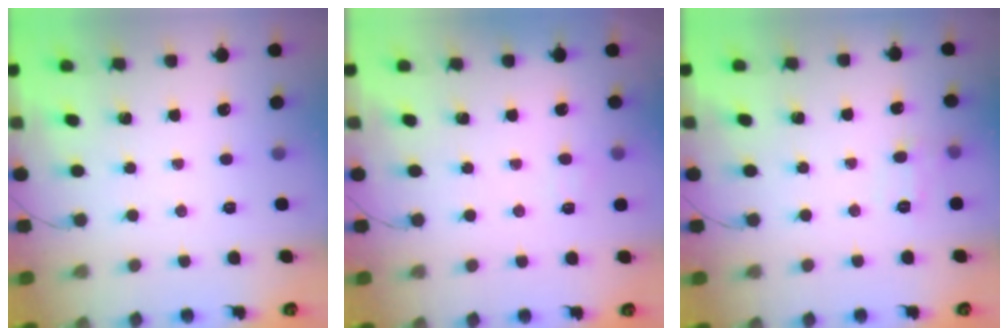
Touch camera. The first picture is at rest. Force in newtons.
{"total": 3.6, "press": 3.4, "slide": 1.1}
{"total": 6.6, "press": 6.4, "slide": 1.3}